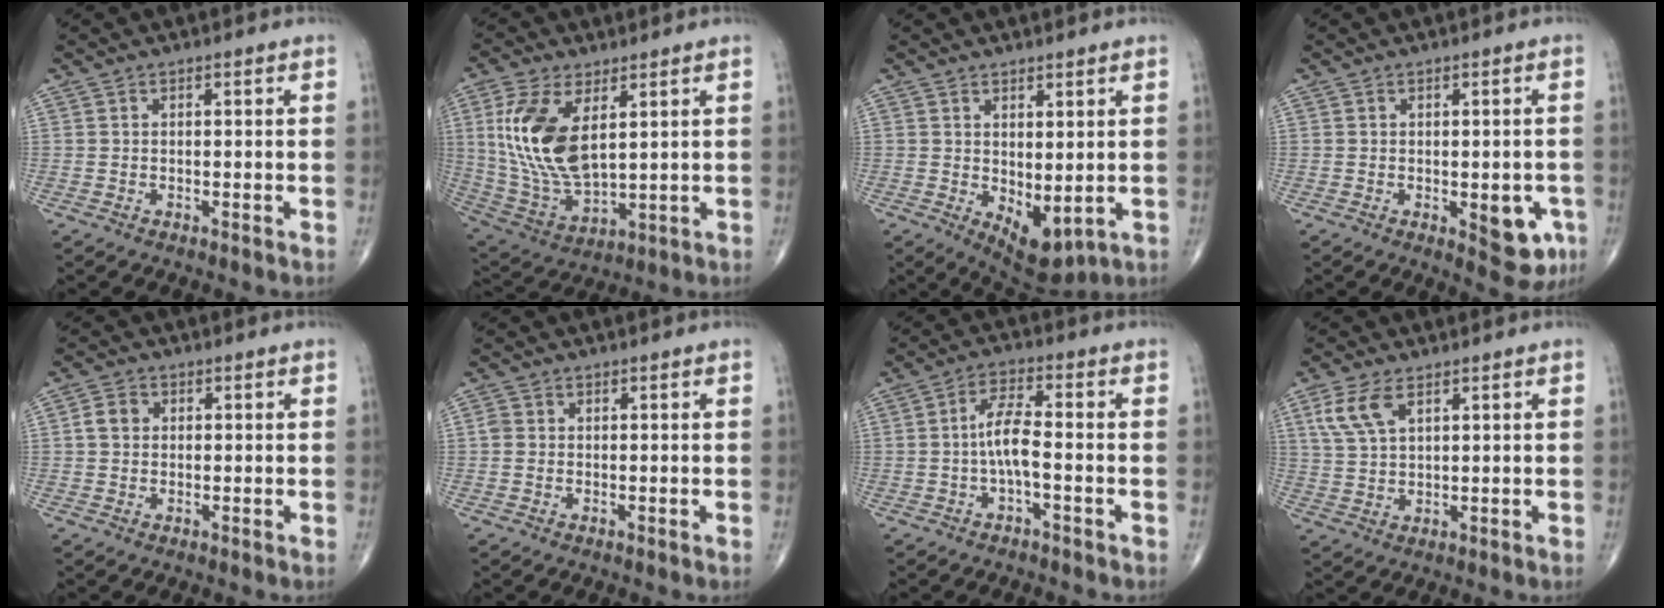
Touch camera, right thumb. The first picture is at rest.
{"total": 16.1, "force": [4.3, 8.1, 13.3], "torque": [-0.272, -0.019, 0.098]}
{"total": 7.4, "force": [-0.4, 3.6, 6.4], "torque": [-0.079, -0.014, 0.013]}
{"total": 7.6, "force": [-2.2, 3.5, 6.4], "torque": [-0.051, -0.004, -0.018]}
{"total": 3.1, "force": [0.3, 2.6, 1.7], "torque": [-0.027, 0.007, 0.003]}
{"total": 1.4, "force": [0.0, 1.2, 0.7], "torque": [-0.015, 0.001, -0.001]}
{"total": 5.7, "force": [-1.3, 1.6, 5.4], "torque": [-0.109, 0.021, -0.028]}
{"total": 6.7, "force": [3.2, 3.3, 4.9], "torque": [-0.105, -0.003, 0.070]}